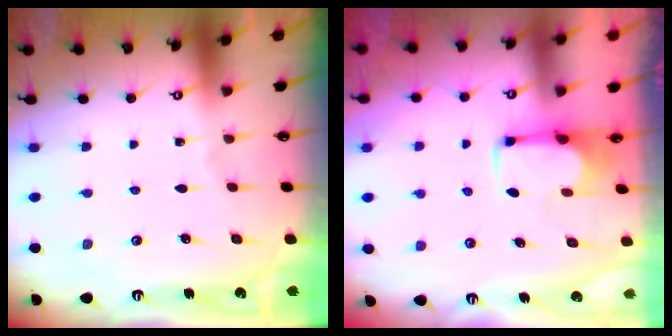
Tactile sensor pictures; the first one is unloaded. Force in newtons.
{"total": 1.9, "press": 1.7, "slide": 0.8}